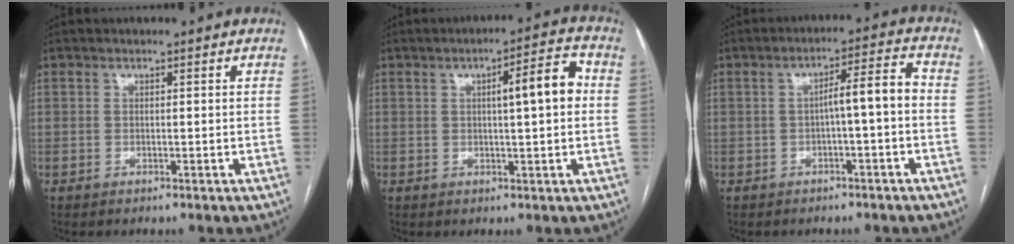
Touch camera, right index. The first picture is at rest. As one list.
[{"total": 7.0, "force": [0.9, 1.0, 6.9], "torque": [-0.100, 0.020, 0.011]}, {"total": 5.5, "force": [-0.9, 0.3, 5.5], "torque": [-0.080, 0.022, -0.011]}]